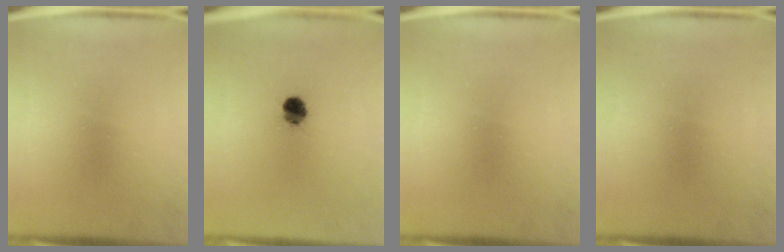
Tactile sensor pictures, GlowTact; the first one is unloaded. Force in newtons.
{"total": 4.9}
{"total": 0.0}
{"total": 0.0}